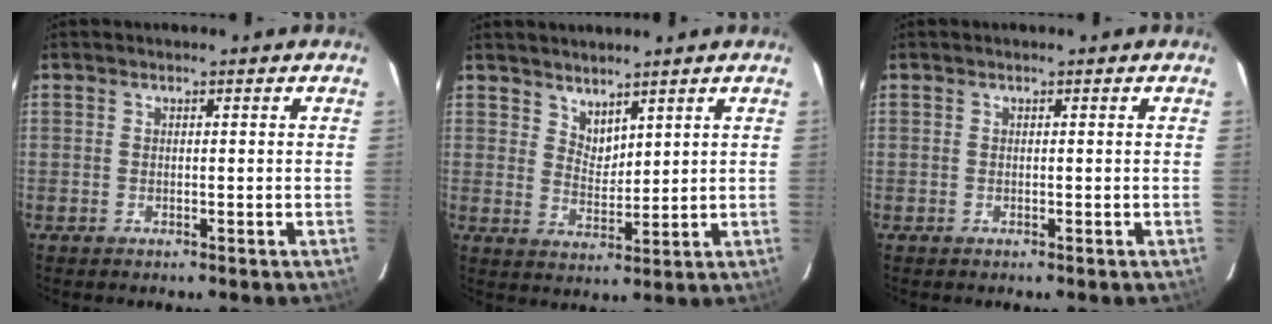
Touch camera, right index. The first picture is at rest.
{"total": 4.1, "force": [3.4, 1.8, 1.2], "torque": [-0.015, -0.004, 0.065]}
{"total": 0.0}